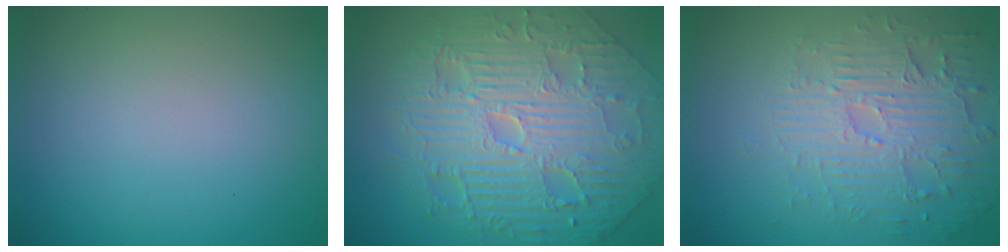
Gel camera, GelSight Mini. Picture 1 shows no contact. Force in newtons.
{"total": 11.7, "press": 7.5, "slide": 9.0}
{"total": 4.1, "press": 3.7, "slide": 1.9}